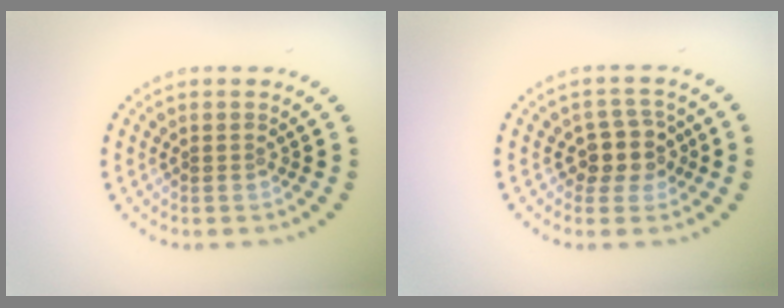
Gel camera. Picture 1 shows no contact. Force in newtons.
{"total": 2.9, "press": 2.5, "slide": 1.4}